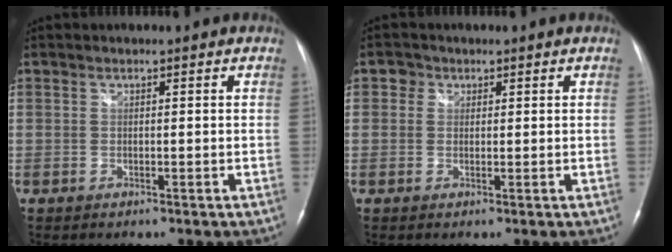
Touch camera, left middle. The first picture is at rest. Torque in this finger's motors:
{"motor_torque": [0.05, 0.03, -0.02, 0.00]}